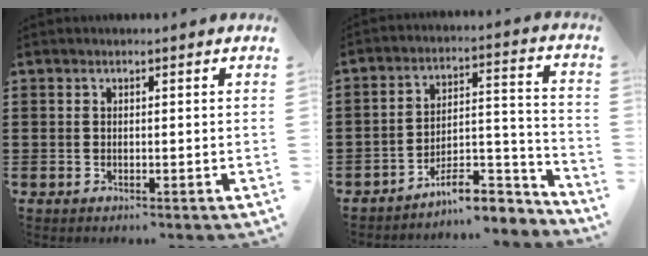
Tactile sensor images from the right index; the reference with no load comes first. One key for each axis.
{"total": 9.3, "fx": -7.8, "fy": 2.9, "fz": 4.1, "tx": -0.050, "ty": 0.030, "tz": -0.144}